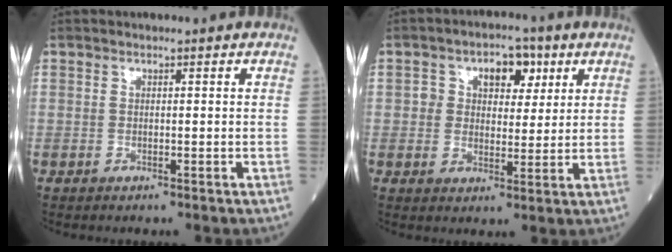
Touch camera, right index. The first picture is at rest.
{"total": 6.8, "force": [2.6, 4.4, 4.5], "torque": [-0.059, 0.019, 0.038]}